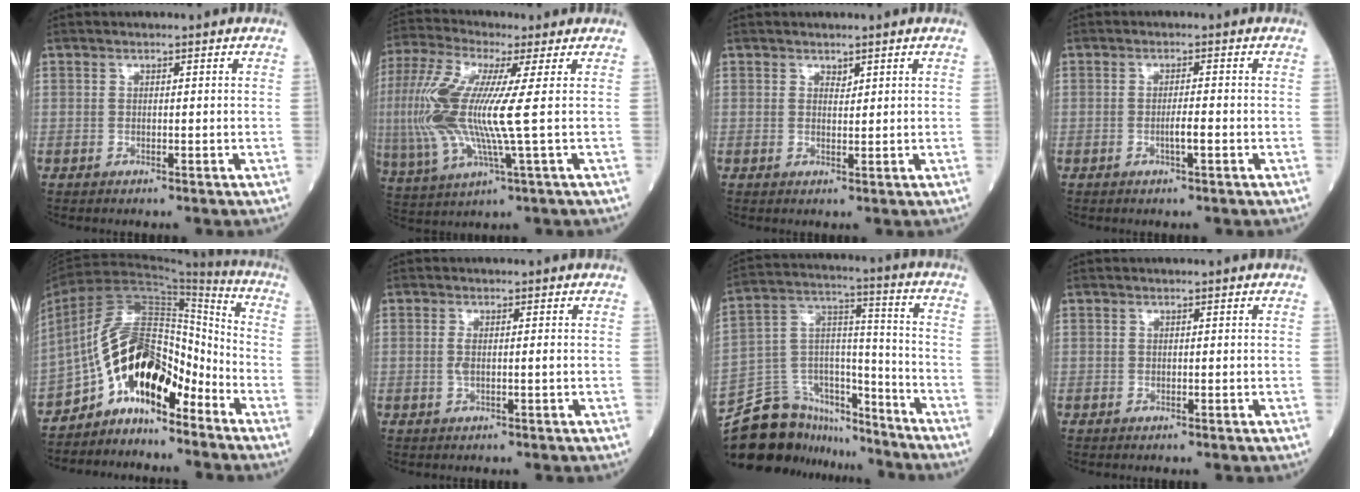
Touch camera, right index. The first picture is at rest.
{"total": 15.4, "force": [0.6, 1.8, 15.3], "torque": [-0.355, -0.001, 0.007]}
{"total": 1.0, "force": [0.8, 0.6, 0.4], "torque": [-0.003, -0.004, 0.012]}
{"total": 2.2, "force": [-0.7, 0.1, 2.0], "torque": [-0.036, 0.000, -0.014]}
{"total": 12.8, "force": [-8.0, 5.1, 8.5], "torque": [-0.158, 0.041, -0.146]}
{"total": 1.8, "force": [-0.1, 0.3, 1.7], "torque": [-0.038, -0.001, -0.001]}
{"total": 18.1, "force": [-16.3, 6.8, 4.0], "torque": [-0.071, 0.061, -0.268]}
{"total": 0.0}